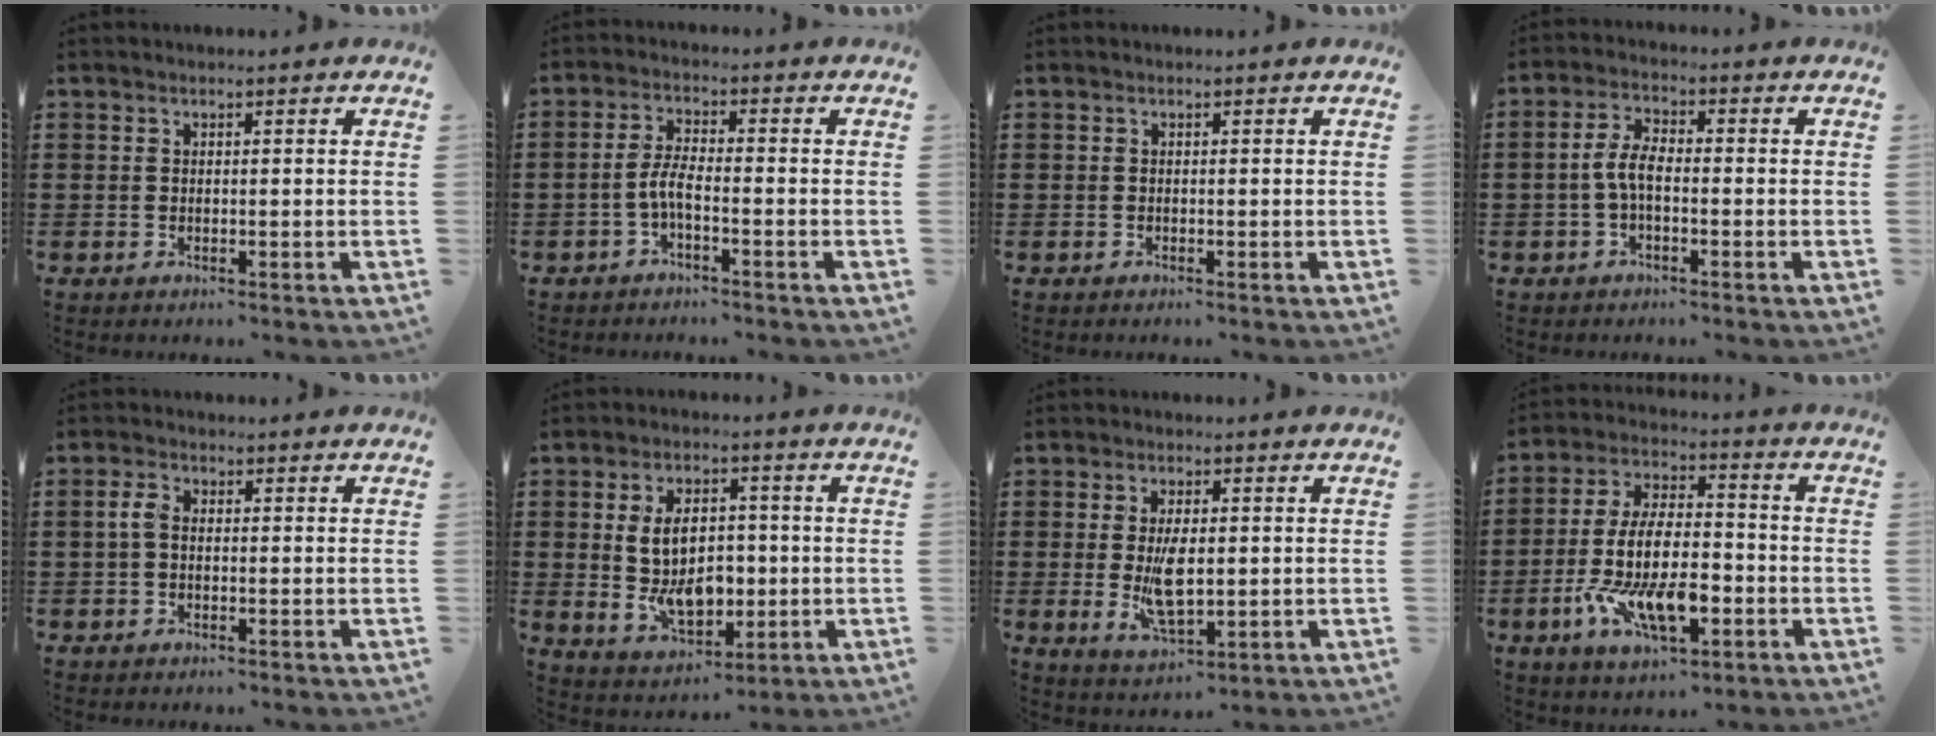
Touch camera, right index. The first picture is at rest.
{"total": 3.5, "force": [-1.6, 0.2, 3.1], "torque": [-0.072, -0.003, -0.036]}
{"total": 0.0}
{"total": 4.1, "force": [-0.9, 1.3, 3.8], "torque": [-0.091, -0.004, -0.024]}
{"total": 1.9, "force": [-0.2, 0.7, 1.7], "torque": [-0.045, -0.003, -0.009]}
{"total": 9.3, "force": [-0.4, 5.8, 7.2], "torque": [-0.137, -0.002, -0.012]}
{"total": 6.6, "force": [-0.2, 2.8, 6.0], "torque": [-0.115, -0.005, -0.007]}
{"total": 13.0, "force": [-4.9, 5.5, 10.8], "torque": [-0.233, 0.001, -0.089]}